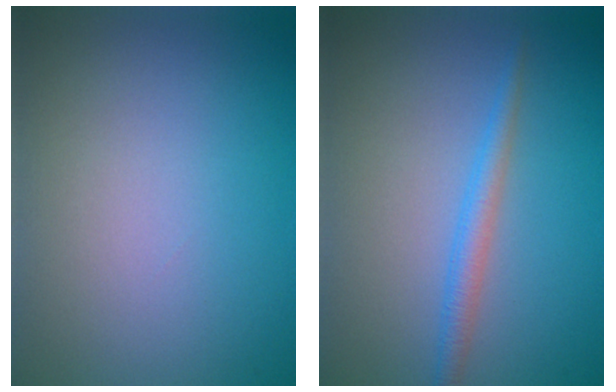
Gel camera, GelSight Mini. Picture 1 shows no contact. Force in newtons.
{"total": 1.9, "press": 1.9, "slide": 0.1}